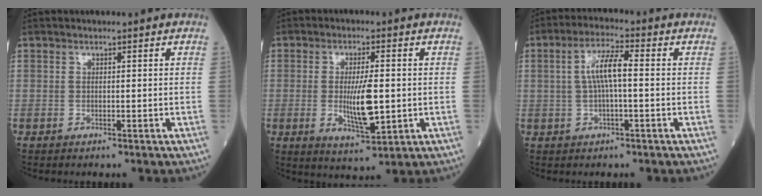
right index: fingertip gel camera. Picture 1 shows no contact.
{"total": 7.8, "force": [-0.6, 1.7, 7.6], "torque": [-0.139, -0.015, -0.008]}
{"total": 5.8, "force": [0.3, 1.0, 5.7], "torque": [-0.113, 0.016, 0.004]}